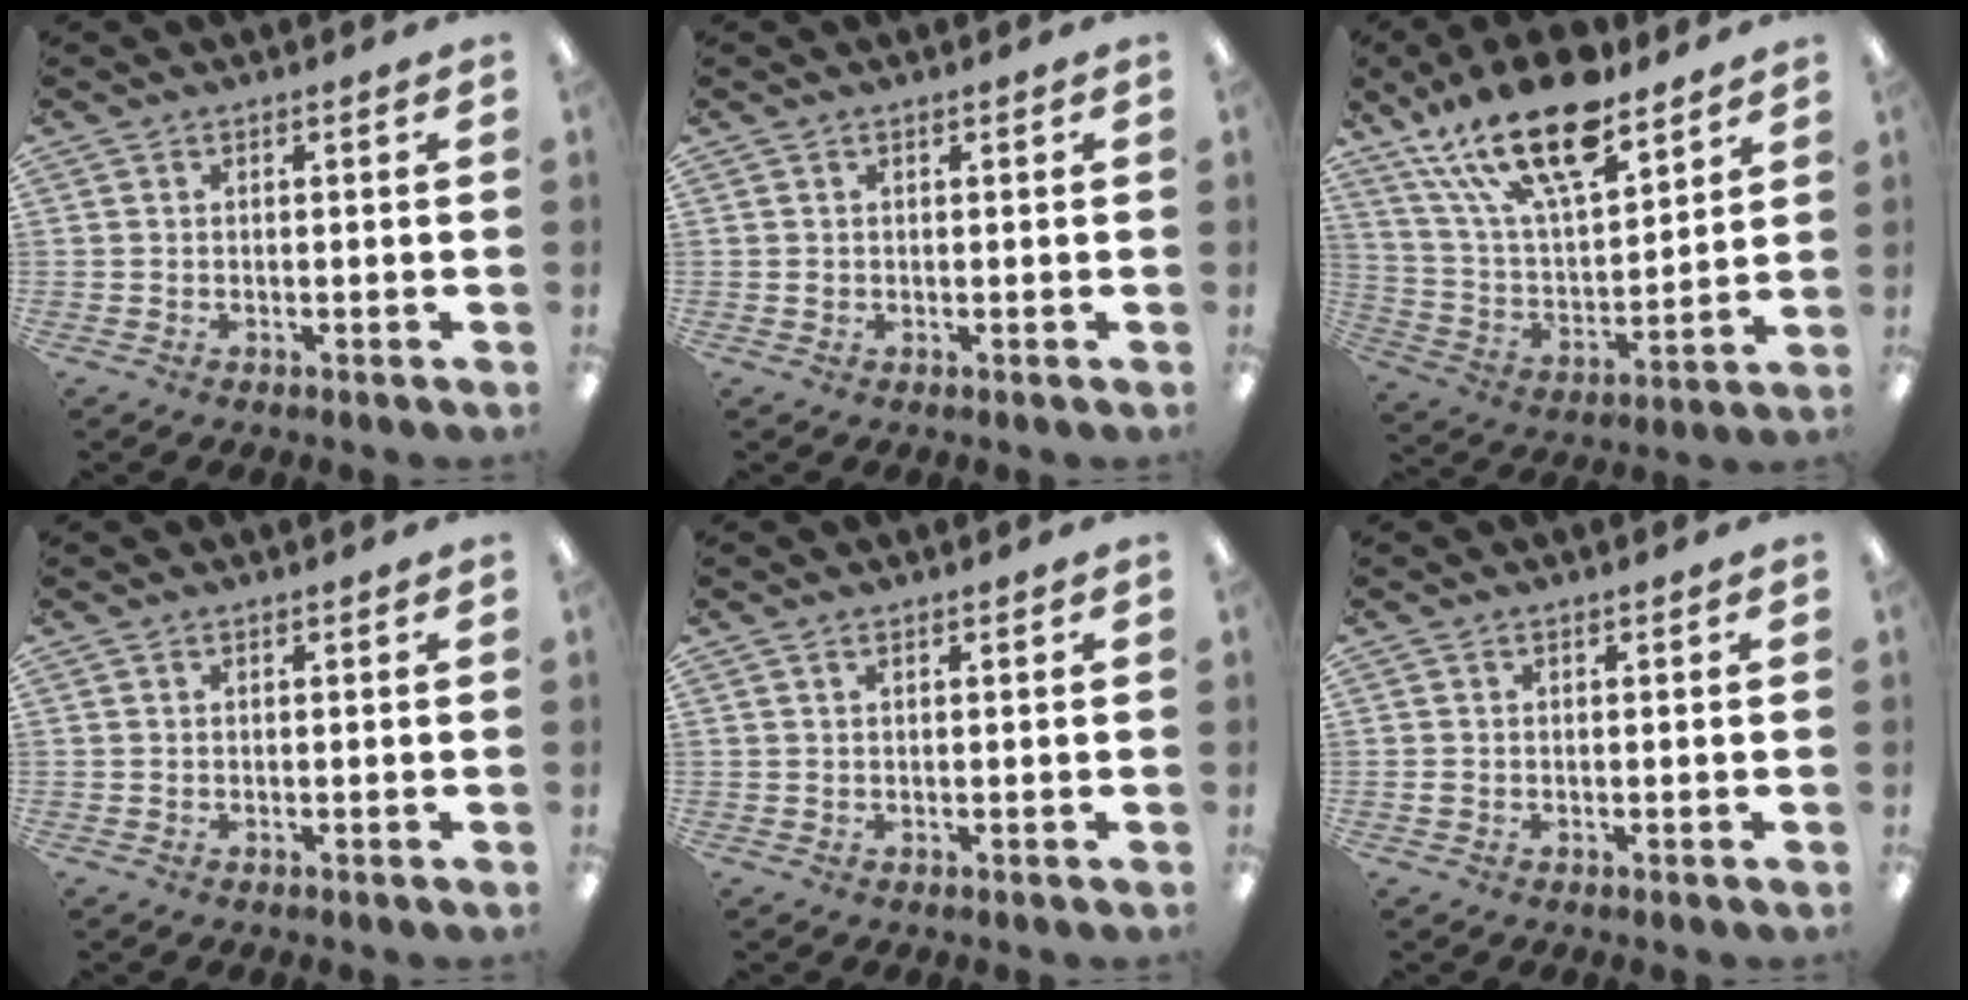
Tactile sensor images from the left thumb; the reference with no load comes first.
{"total": 0.7, "force": [0.2, 0.6, 0.3], "torque": [-0.006, 0.005, 0.002]}
{"total": 22.0, "force": [15.1, 8.3, 13.6], "torque": [-0.265, -0.081, 0.259]}
{"total": 0.0}
{"total": 0.9, "force": [0.6, 0.4, 0.6], "torque": [-0.013, 0.002, 0.011]}
{"total": 0.8, "force": [0.1, 0.7, 0.5], "torque": [-0.010, 0.004, 0.001]}